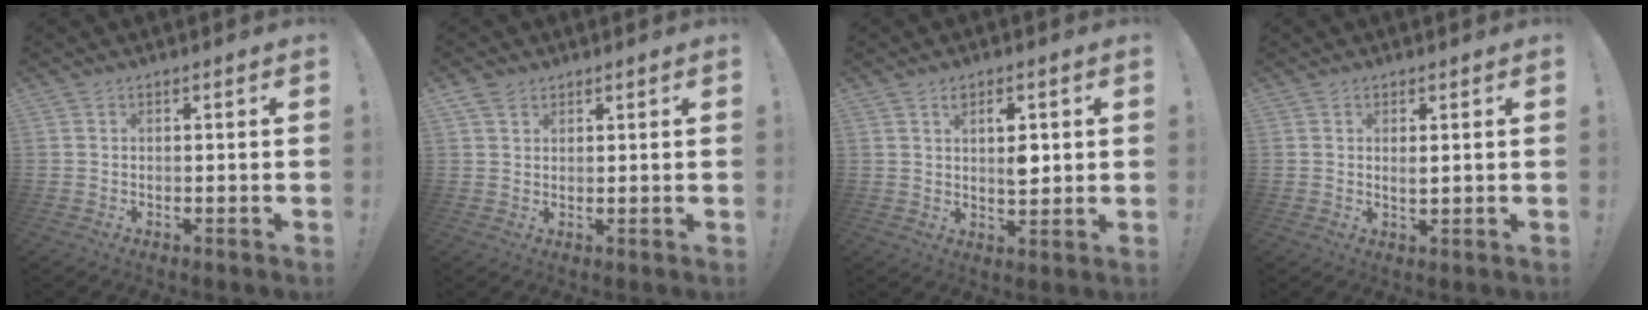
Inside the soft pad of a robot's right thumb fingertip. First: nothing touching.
{"total": 2.8, "force": [2.0, 1.6, 1.1], "torque": [-0.024, -0.004, 0.038]}
{"total": 6.2, "force": [1.7, 3.1, 5.1], "torque": [-0.070, -0.007, 0.024]}
{"total": 1.8, "force": [0.7, 0.4, 1.6], "torque": [-0.020, -0.007, 0.009]}